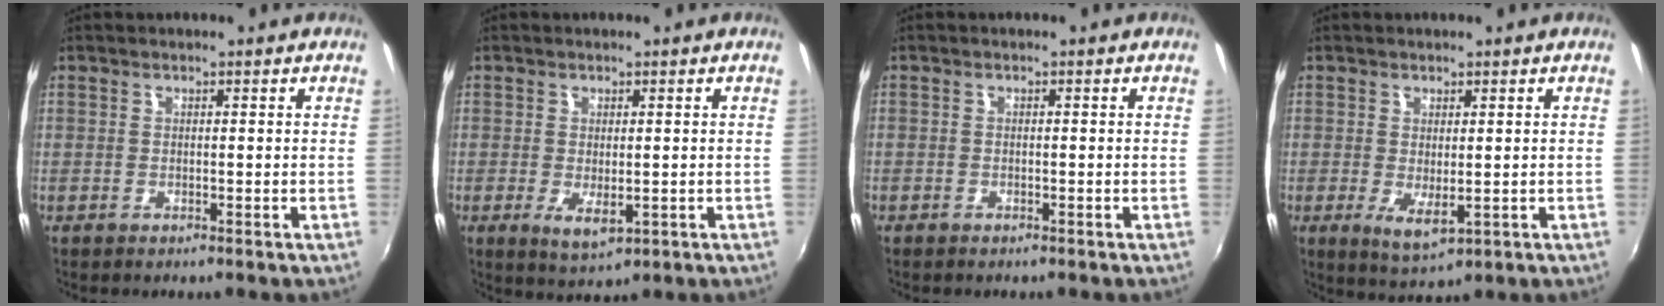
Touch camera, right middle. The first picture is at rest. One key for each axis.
{"total": 4.3, "fx": -0.8, "fy": 2.0, "fz": 3.7, "tx": -0.063, "ty": -0.014, "tz": -0.006}
{"total": 0.9, "fx": -0.7, "fy": 0.5, "fz": 0.0, "tx": -0.005, "ty": 0.003, "tz": -0.012}
{"total": 4.5, "fx": -0.4, "fy": 2.0, "fz": 4.0, "tx": -0.068, "ty": -0.015, "tz": 0.000}